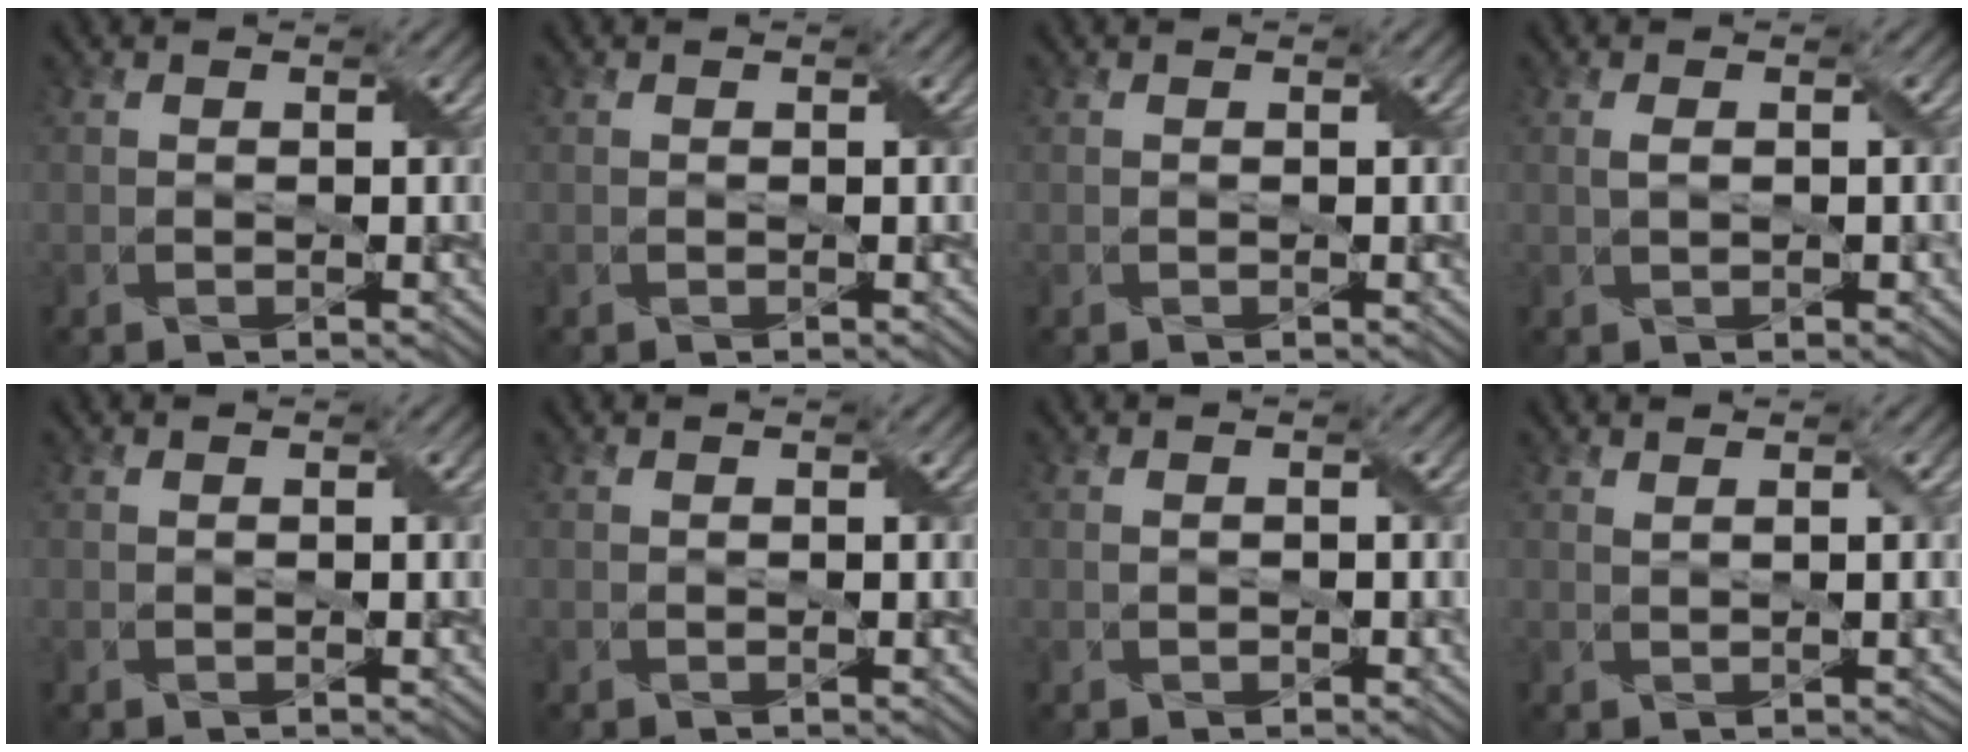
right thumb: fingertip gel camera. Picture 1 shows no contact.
{"total": 0.0}
{"total": 0.0}
{"total": 1.4, "force": [0.2, 0.7, 1.2], "torque": [-0.029, 0.003, 0.006]}
{"total": 0.0}
{"total": 0.0}
{"total": 0.5, "force": [-0.1, 0.4, 0.3], "torque": [-0.009, 0.000, 0.000]}
{"total": 0.7, "force": [0.6, 0.0, 0.5], "torque": [-0.014, 0.004, 0.011]}